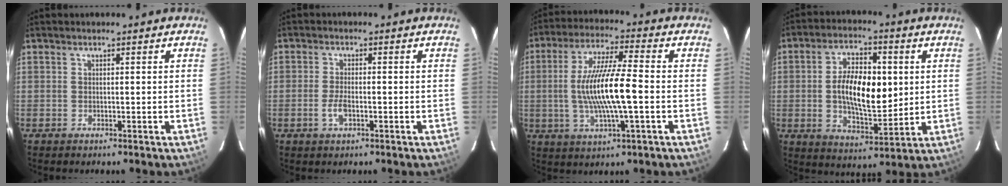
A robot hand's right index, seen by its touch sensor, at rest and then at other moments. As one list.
[{"total": 3.0, "force": [-1.2, 1.2, 2.5], "torque": [-0.057, -0.002, -0.023]}, {"total": 13.4, "force": [-1.5, 1.7, 13.2], "torque": [-0.251, 0.000, -0.026]}, {"total": 13.3, "force": [1.0, 6.3, 11.6], "torque": [-0.207, 0.007, 0.023]}]